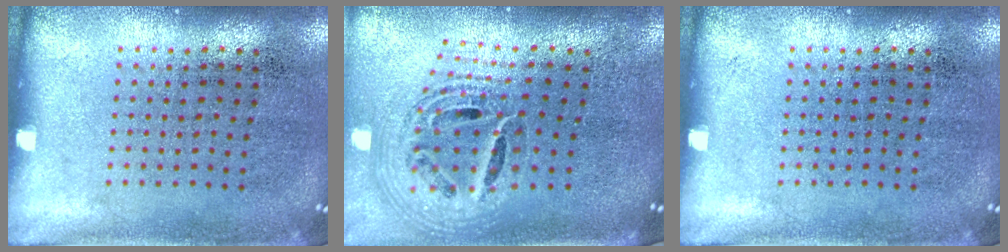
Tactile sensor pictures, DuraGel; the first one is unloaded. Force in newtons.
{"total": 1.9, "press": 1.5, "slide": 1.2}
{"total": 0.0}